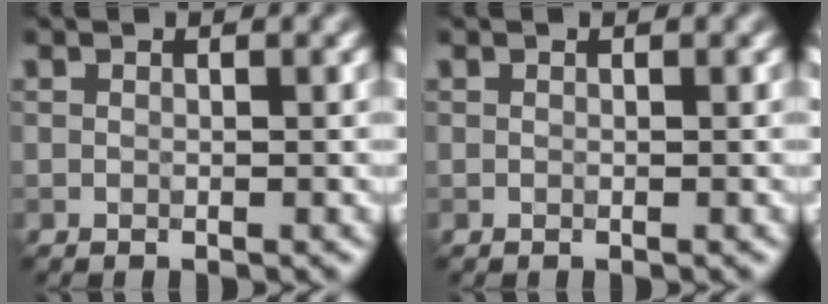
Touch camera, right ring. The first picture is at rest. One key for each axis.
{"total": 0.0}